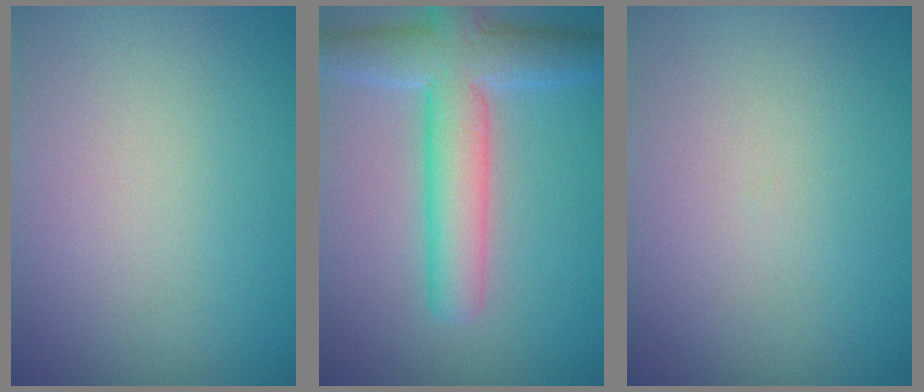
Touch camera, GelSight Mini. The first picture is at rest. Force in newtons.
{"total": 6.8, "press": 6.8, "slide": 0.3}
{"total": 0.0}